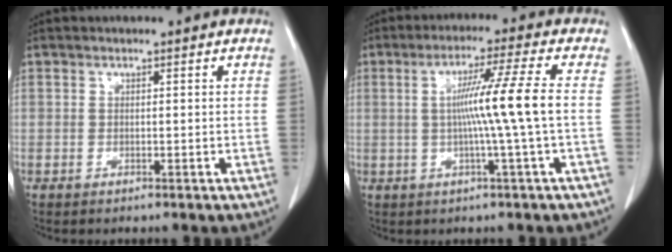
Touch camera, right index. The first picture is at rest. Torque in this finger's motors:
{"motor_torque": [1.30, -0.22, 0.64, 0.16]}